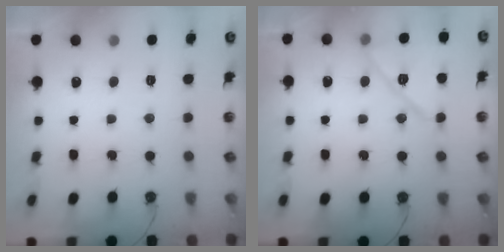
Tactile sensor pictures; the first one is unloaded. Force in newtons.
{"total": 12.5, "press": 12.5, "slide": 1.2}